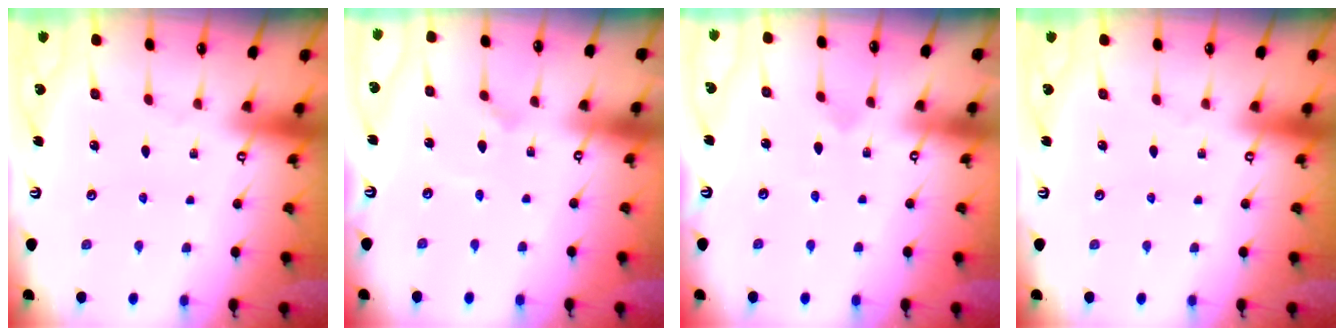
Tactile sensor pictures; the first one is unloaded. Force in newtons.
{"total": 0.7, "press": 0.7, "slide": 0.1}
{"total": 2.4, "press": 2.4, "slide": 0.1}
{"total": 0.0}